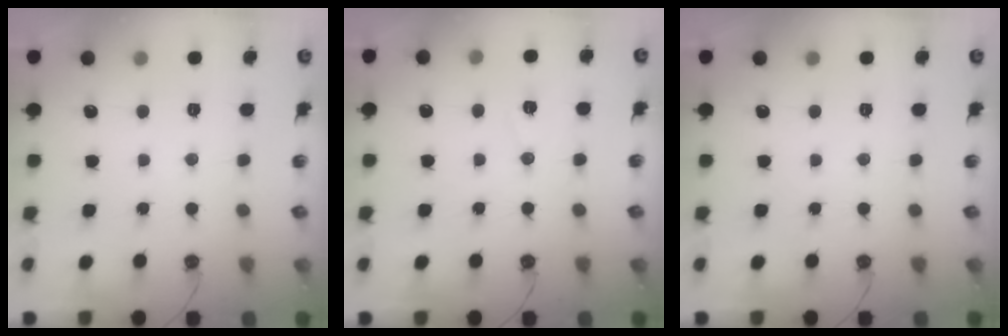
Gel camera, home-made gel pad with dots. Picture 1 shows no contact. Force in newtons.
{"total": 7.3, "press": 5.7, "slide": 4.6}
{"total": 0.0}